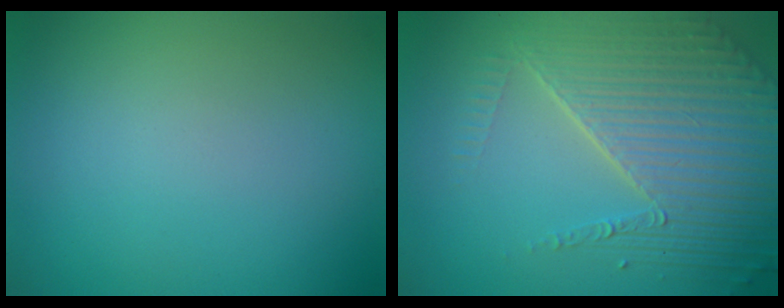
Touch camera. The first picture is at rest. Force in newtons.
{"total": 7.8, "press": 5.4, "slide": 5.6}